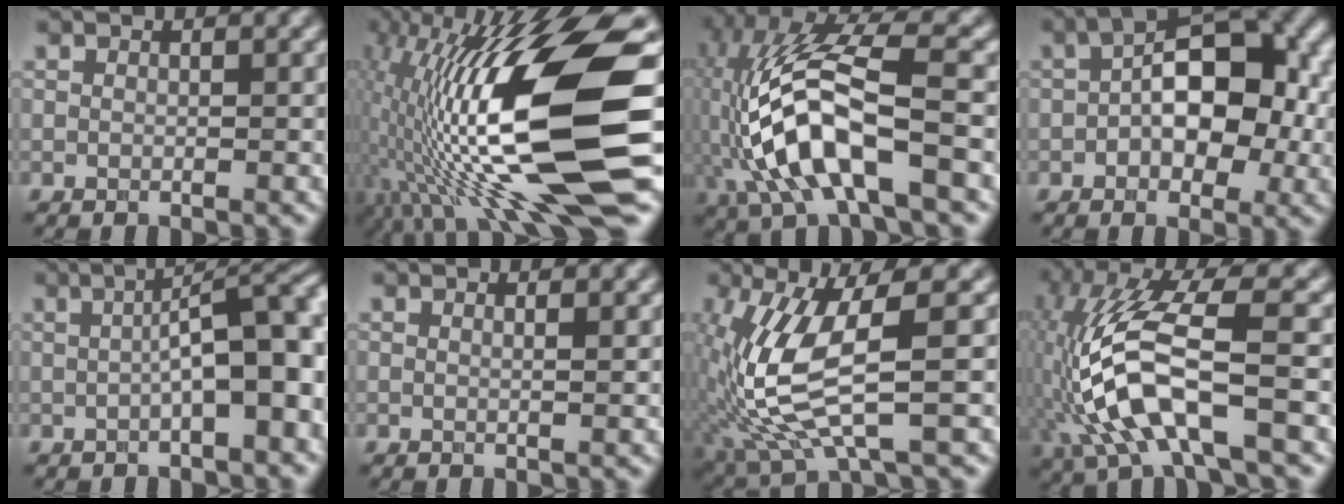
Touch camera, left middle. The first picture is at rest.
{"total": 15.9, "force": [-0.5, 3.7, 15.4], "torque": [-0.292, 0.016, 0.005]}
{"total": 10.8, "force": [-3.0, 3.7, 9.7], "torque": [-0.207, 0.019, -0.057]}
{"total": 9.8, "force": [0.1, 5.3, 8.2], "torque": [-0.109, 0.022, -0.009]}
{"total": 6.8, "force": [-0.6, 1.7, 6.5], "torque": [-0.084, 0.019, -0.007]}
{"total": 1.0, "force": [0.5, 0.4, 0.8], "torque": [-0.004, 0.002, 0.001]}
{"total": 8.3, "force": [-0.8, 2.3, 8.0], "torque": [-0.187, -0.004, -0.007]}
{"total": 9.8, "force": [-2.4, 2.9, 9.1], "torque": [-0.200, 0.015, -0.044]}